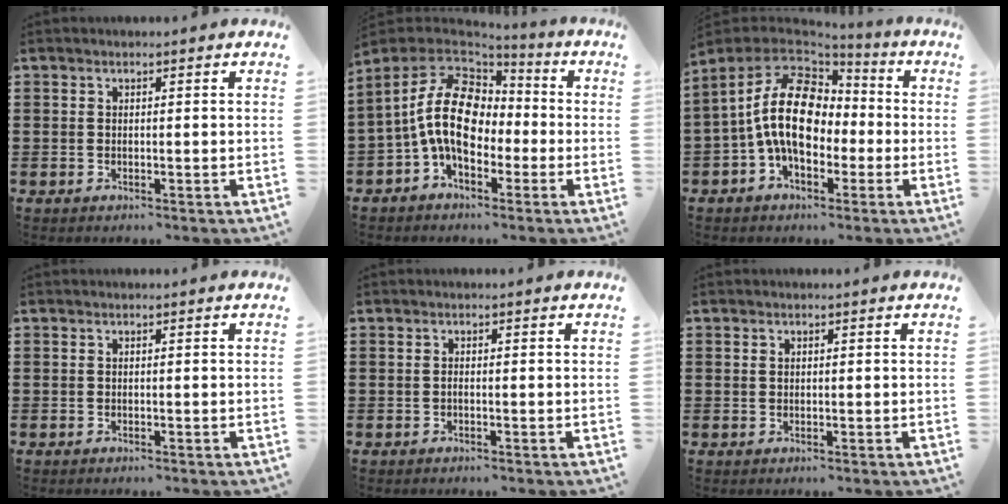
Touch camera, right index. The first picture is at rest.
{"total": 13.6, "force": [-0.6, 8.4, 10.6], "torque": [-0.248, 0.013, -0.017]}
{"total": 14.0, "force": [-0.2, 8.5, 11.1], "torque": [-0.249, 0.007, -0.011]}
{"total": 0.0}
{"total": 0.5, "force": [-0.2, 0.1, 0.4], "torque": [-0.010, -0.003, -0.004]}
{"total": 0.7, "force": [0.2, 0.6, 0.2], "torque": [-0.007, 0.004, 0.005]}